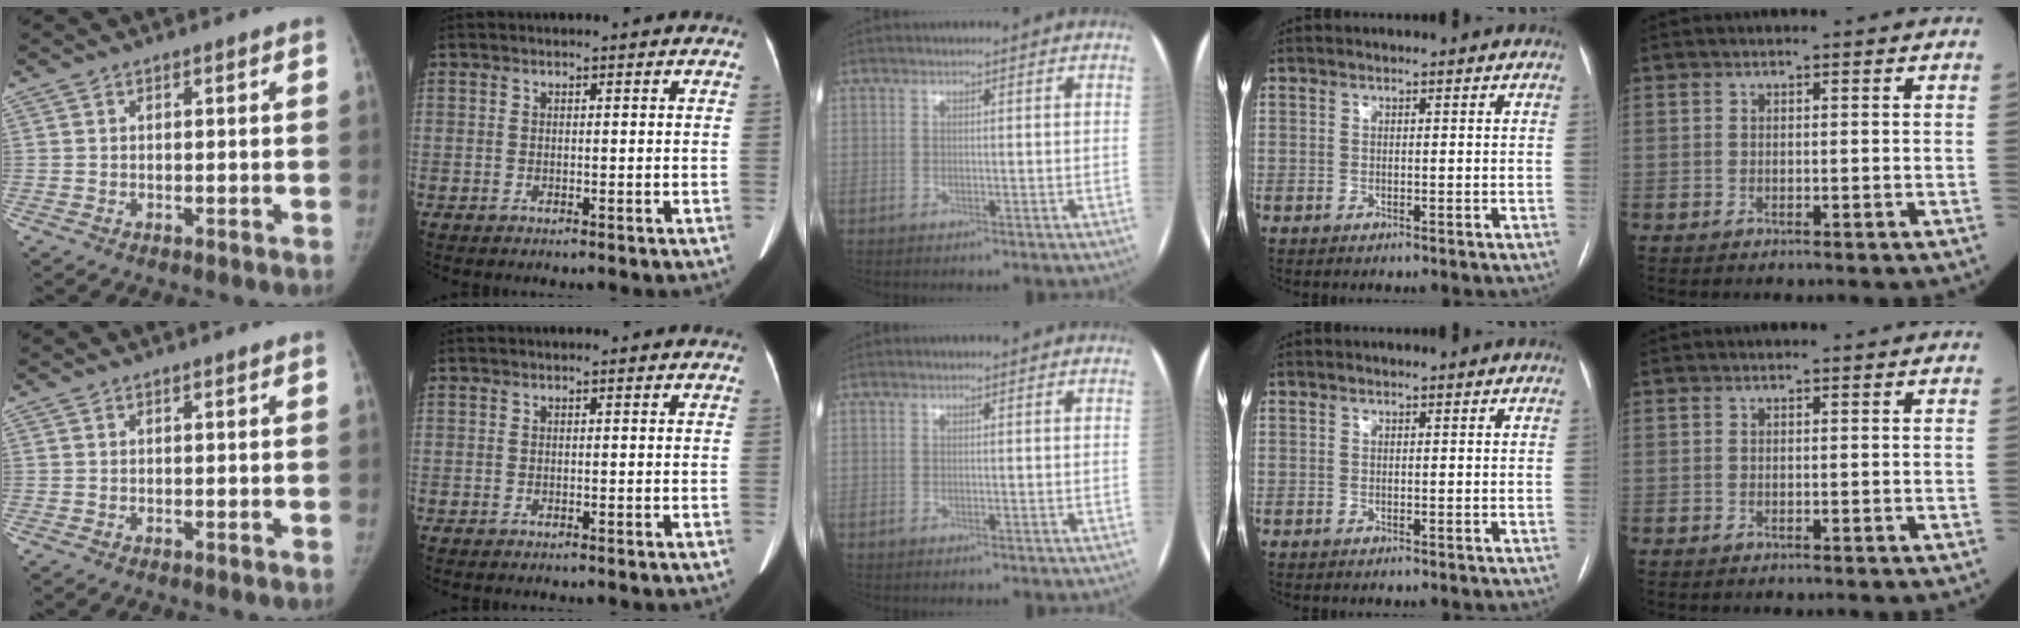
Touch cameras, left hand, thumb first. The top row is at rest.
{}